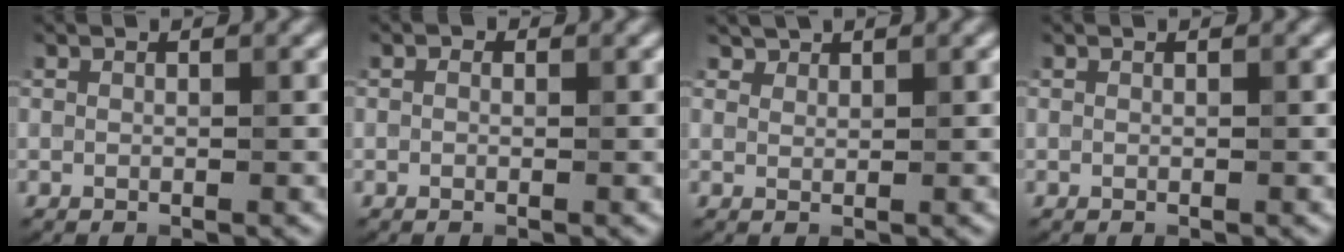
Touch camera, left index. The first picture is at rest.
{"total": 0.6, "force": [0.1, 0.5, 0.3], "torque": [-0.003, -0.005, -0.003]}
{"total": 1.7, "force": [1.6, 0.6, 0.3], "torque": [-0.009, -0.006, 0.037]}
{"total": 0.0}